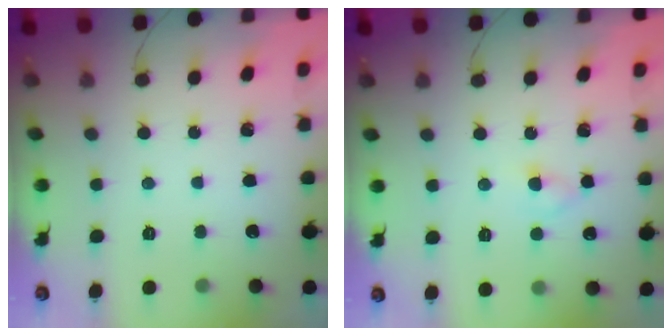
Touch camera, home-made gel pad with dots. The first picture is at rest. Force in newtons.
{"total": 2.6, "press": 2.4, "slide": 1.0}